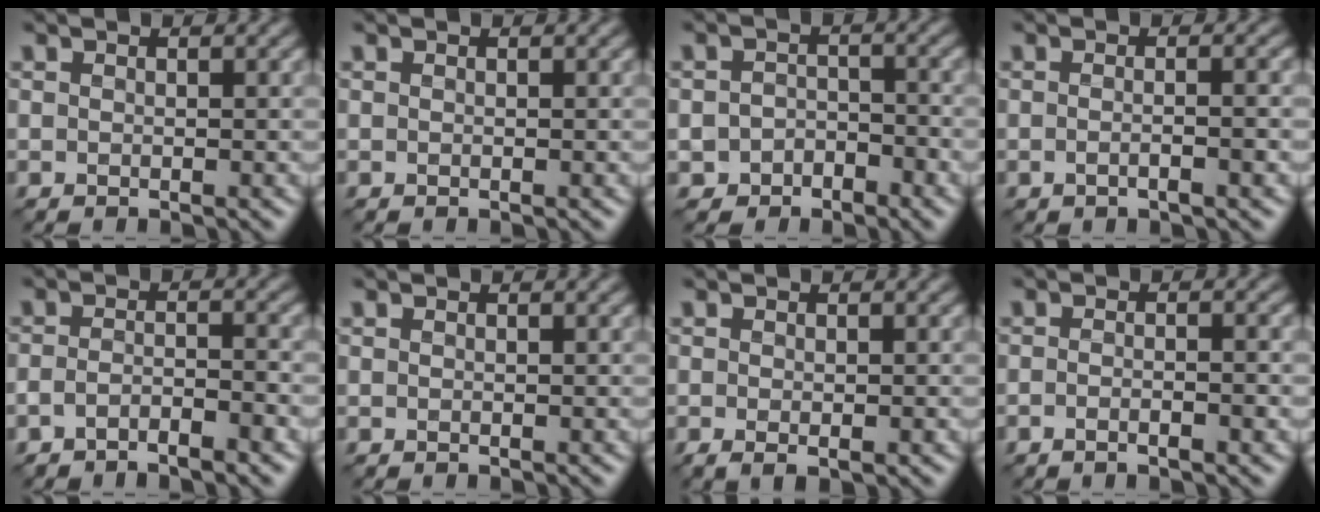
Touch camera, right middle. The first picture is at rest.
{"total": 0.0}
{"total": 2.3, "force": [-1.6, 1.5, 0.5], "torque": [-0.004, 0.006, -0.032]}
{"total": 2.2, "force": [-0.8, 0.6, 2.0], "torque": [-0.012, 0.004, -0.019]}
{"total": 2.3, "force": [-1.8, 0.4, 1.4], "torque": [-0.026, 0.003, -0.036]}
{"total": 0.0}
{"total": 1.6, "force": [-0.5, 0.7, 1.4], "torque": [-0.021, -0.005, -0.004]}
{"total": 2.3, "force": [-1.0, 0.6, 1.9], "torque": [-0.014, 0.004, -0.019]}